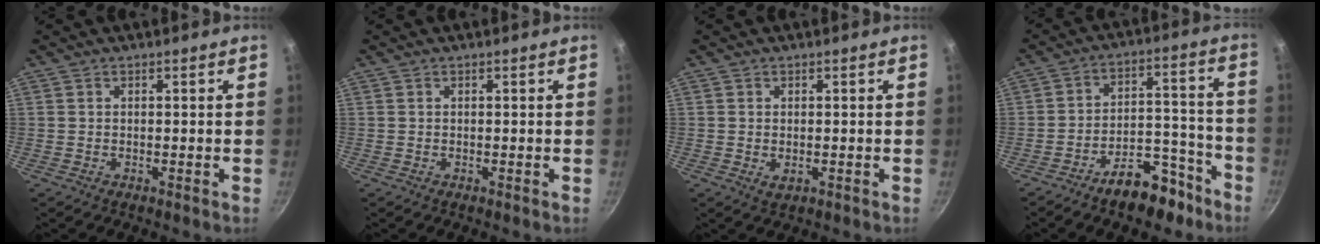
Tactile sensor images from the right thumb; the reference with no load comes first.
{"total": 0.0}
{"total": 1.8, "force": [-0.2, 1.2, 1.3], "torque": [-0.023, -0.004, -0.002]}
{"total": 12.6, "force": [-8.8, 6.1, 6.7], "torque": [-0.056, 0.092, -0.125]}